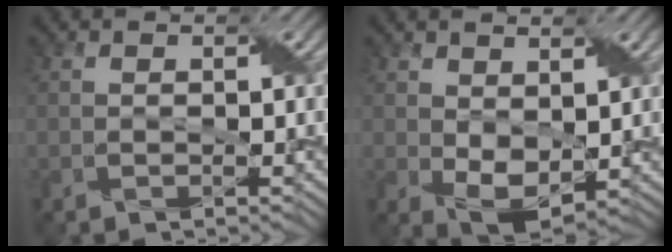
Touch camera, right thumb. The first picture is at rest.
{"total": 4.7, "force": [0.8, 2.8, 3.6], "torque": [-0.082, -0.006, 0.020]}